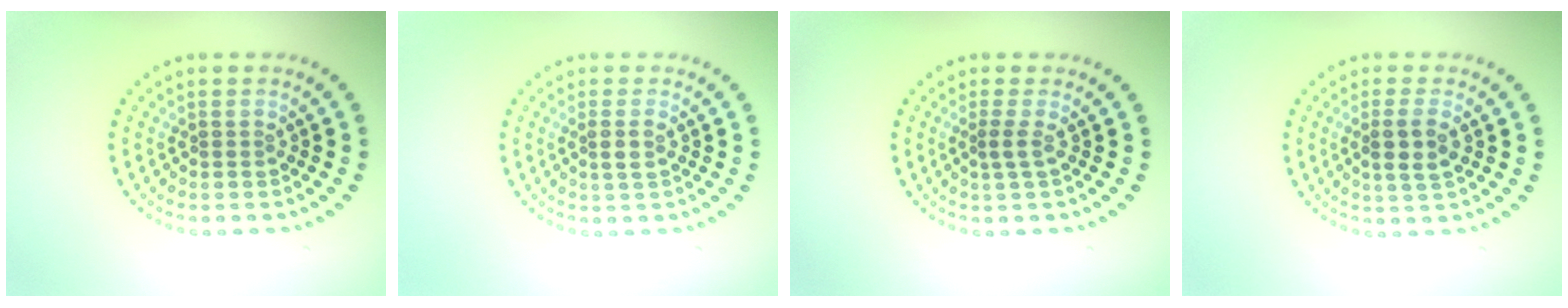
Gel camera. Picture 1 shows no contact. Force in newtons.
{"total": 1.3, "press": 1.1, "slide": 0.6}
{"total": 1.1, "press": 0.8, "slide": 0.8}
{"total": 2.5, "press": 2.4, "slide": 0.9}